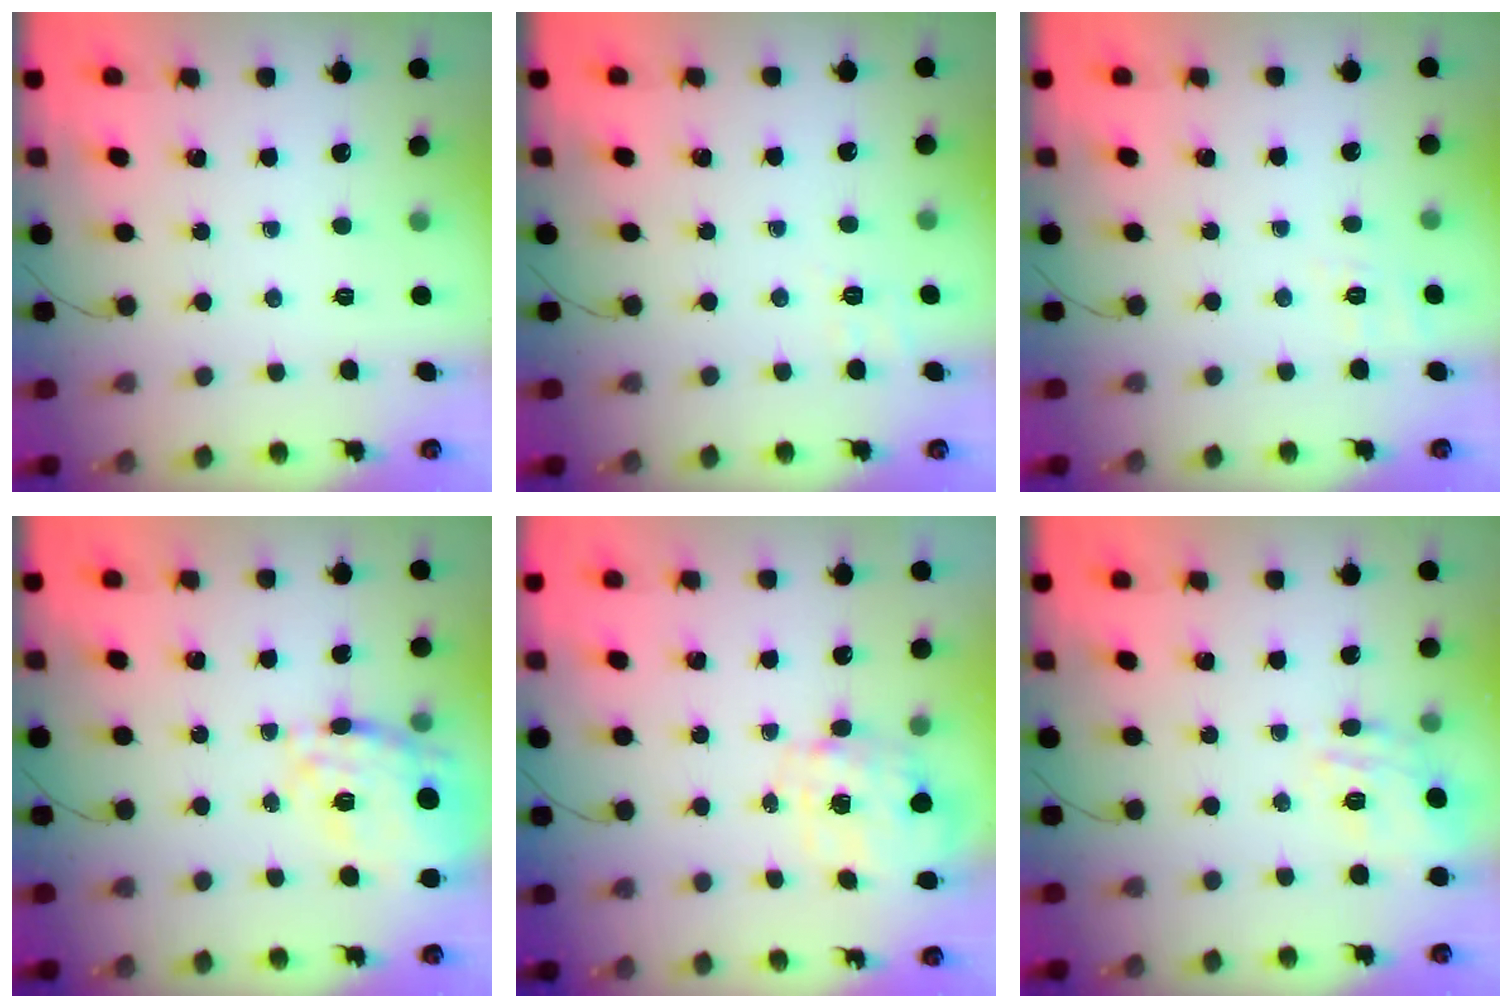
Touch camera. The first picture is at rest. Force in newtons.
{"total": 2.9, "press": 2.3, "slide": 1.9}
{"total": 2.4, "press": 1.3, "slide": 2.1}
{"total": 23.1, "press": 23.0, "slide": 2.1}
{"total": 2.9, "press": 2.7, "slide": 0.9}
{"total": 11.7, "press": 11.6, "slide": 0.8}